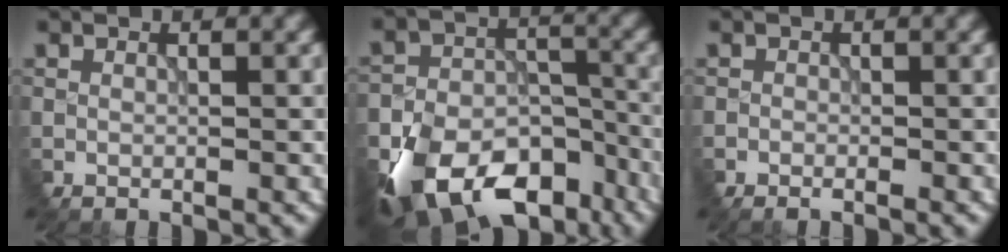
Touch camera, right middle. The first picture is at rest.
{"total": 12.2, "force": [-8.8, 6.7, 5.2], "torque": [-0.123, -0.024, -0.116]}
{"total": 1.3, "force": [-1.2, -0.4, -0.3], "torque": [0.001, 0.001, -0.003]}